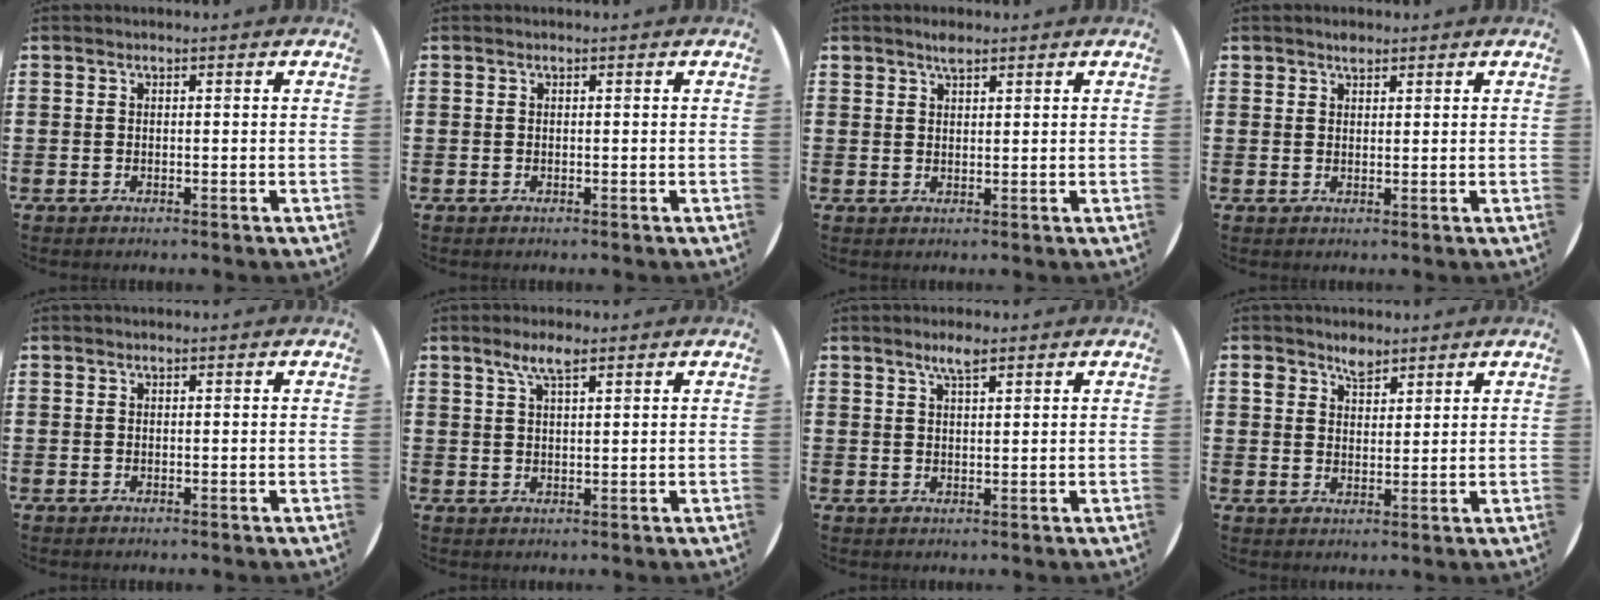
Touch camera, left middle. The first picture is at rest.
{"total": 0.0}
{"total": 1.7, "force": [1.5, 0.7, 0.6], "torque": [-0.006, 0.000, 0.025]}
{"total": 1.5, "force": [1.3, 0.7, 0.1], "torque": [0.012, -0.004, 0.021]}
{"total": 0.0}
{"total": 3.7, "force": [2.5, 1.0, 2.6], "torque": [-0.048, 0.004, 0.042]}
{"total": 2.8, "force": [2.1, 0.5, 1.7], "torque": [-0.029, 0.001, 0.035]}
{"total": 3.1, "force": [2.5, 1.6, 0.9], "torque": [-0.015, 0.002, 0.045]}